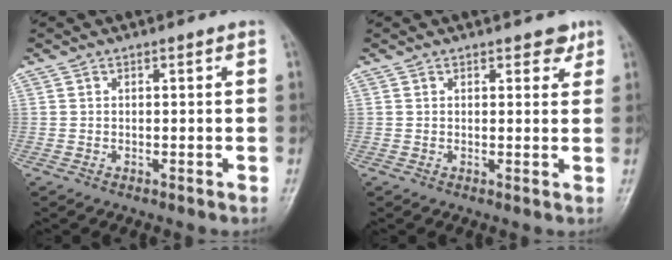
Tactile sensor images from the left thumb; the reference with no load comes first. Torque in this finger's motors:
{"motor_torque": [-0.27, -0.20, -0.27, -0.22, 0.03]}